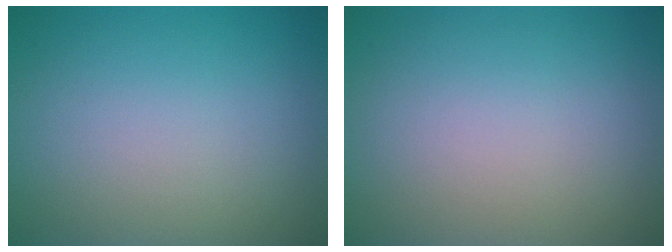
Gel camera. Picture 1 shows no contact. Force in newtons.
{"total": 0.0}